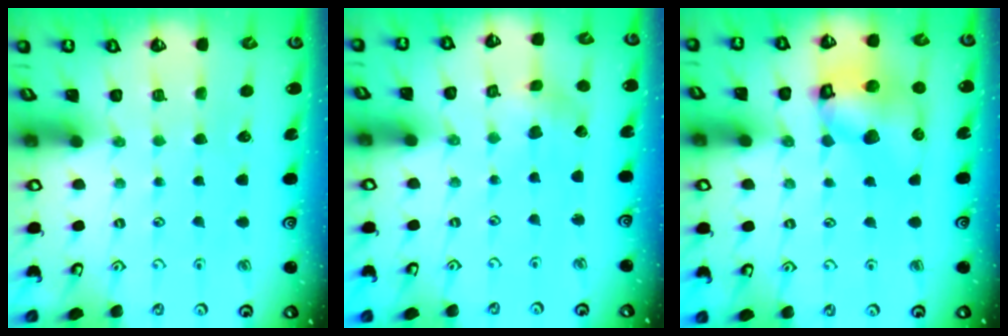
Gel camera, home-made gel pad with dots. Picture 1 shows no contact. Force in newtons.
{"total": 2.3, "press": 2.3, "slide": 0.3}
{"total": 12.9, "press": 12.8, "slide": 1.7}